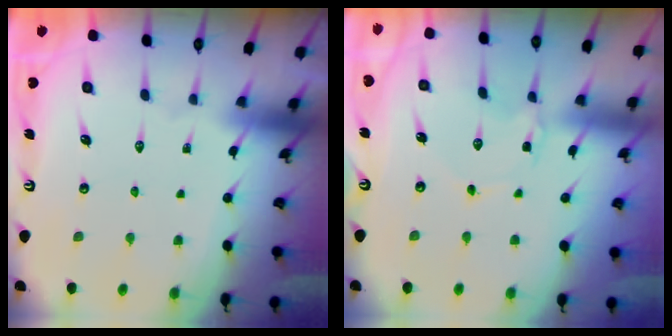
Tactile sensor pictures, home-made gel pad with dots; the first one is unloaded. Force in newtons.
{"total": 2.0, "press": 2.0, "slide": 0.4}